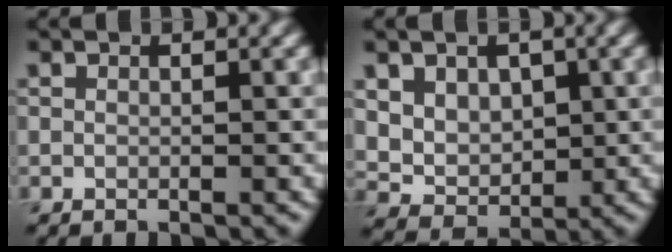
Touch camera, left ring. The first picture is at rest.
{"total": 5.3, "force": [1.8, 4.3, 2.6], "torque": [-0.056, 0.000, 0.047]}